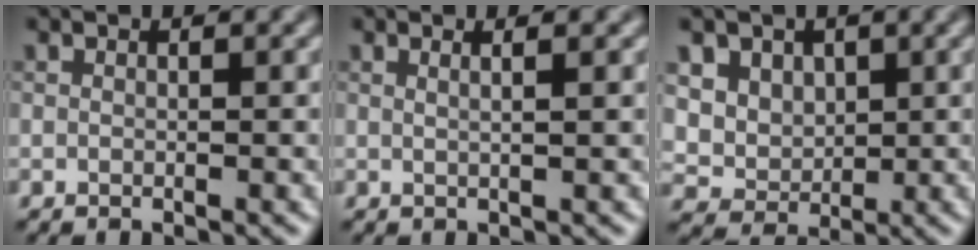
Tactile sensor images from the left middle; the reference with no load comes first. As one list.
[{"total": 2.4, "force": [1.0, 1.0, 2.0], "torque": [-0.011, 0.004, -0.012]}, {"total": 5.5, "force": [2.3, 4.4, 2.3], "torque": [-0.049, 0.002, 0.039]}]